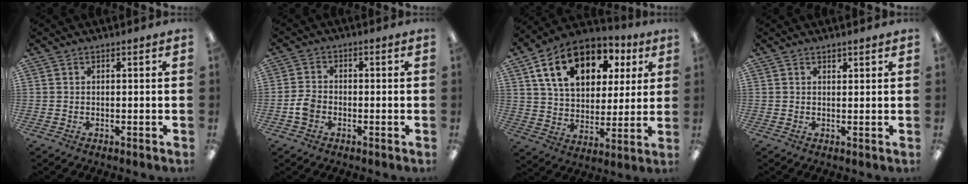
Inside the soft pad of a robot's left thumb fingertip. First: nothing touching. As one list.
[{"total": 4.2, "force": [-1.5, 3.2, 2.3], "torque": [-0.044, 0.010, -0.030]}, {"total": 17.4, "force": [8.6, 11.4, 10.0], "torque": [-0.169, -0.017, 0.156]}, {"total": 1.2, "force": [1.0, 0.5, 0.2], "torque": [0.003, -0.003, 0.018]}]